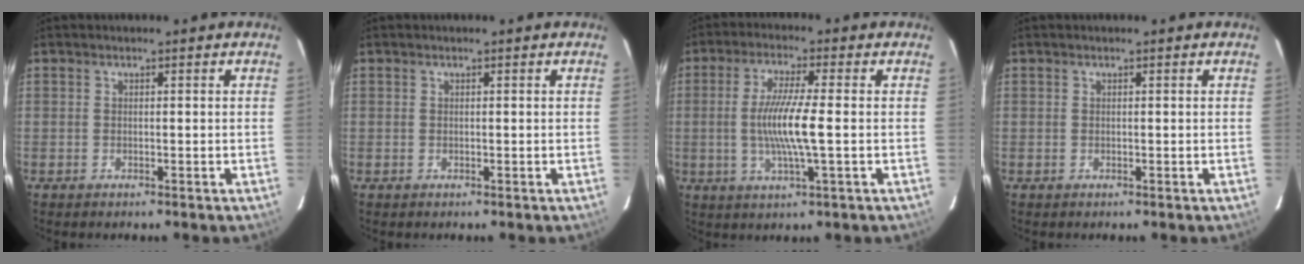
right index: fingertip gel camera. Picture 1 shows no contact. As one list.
[{"total": 0.0}, {"total": 9.0, "force": [-0.8, 0.3, 8.9], "torque": [-0.169, -0.007, -0.015]}, {"total": 0.0}]